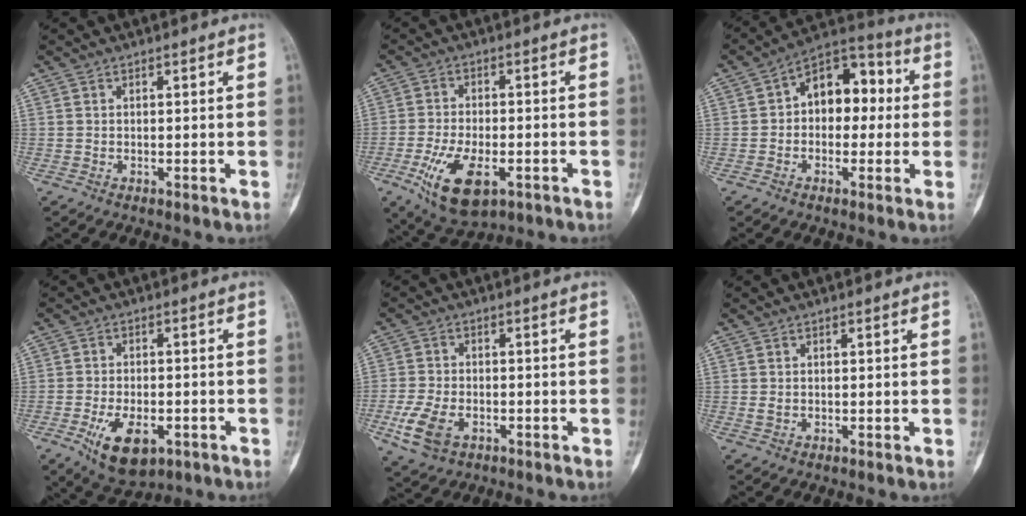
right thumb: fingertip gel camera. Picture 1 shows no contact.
{"total": 12.2, "force": [-5.0, 5.8, 9.4], "torque": [-0.171, 0.006, -0.076]}
{"total": 11.8, "force": [0.8, 8.0, 8.7], "torque": [-0.083, 0.039, -0.004]}
{"total": 10.1, "force": [-4.3, 5.3, 7.4], "torque": [-0.114, 0.009, -0.060]}
{"total": 7.9, "force": [-3.1, 4.9, 5.3], "torque": [-0.112, 0.008, -0.054]}
{"total": 0.9, "force": [-0.2, 0.7, 0.6], "torque": [-0.014, 0.003, 0.000]}